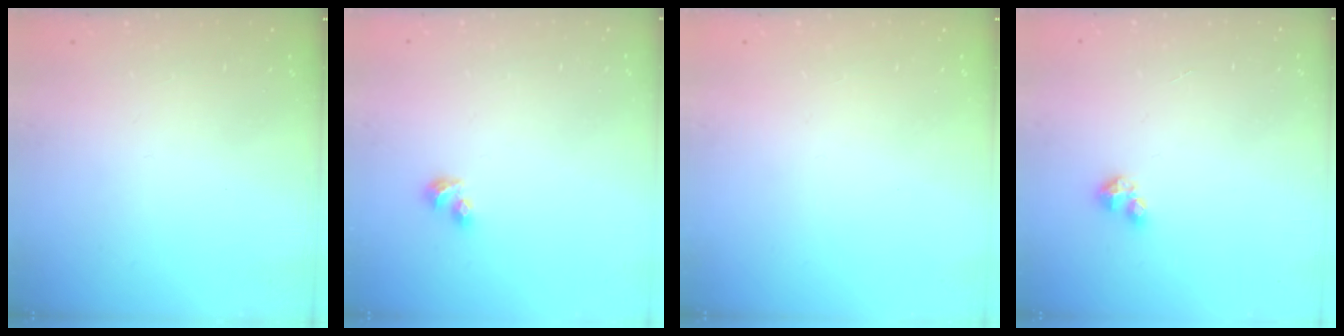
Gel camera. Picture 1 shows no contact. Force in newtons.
{"total": 3.4, "press": 3.3, "slide": 0.9}
{"total": 0.0}
{"total": 2.9, "press": 2.9, "slide": 0.2}